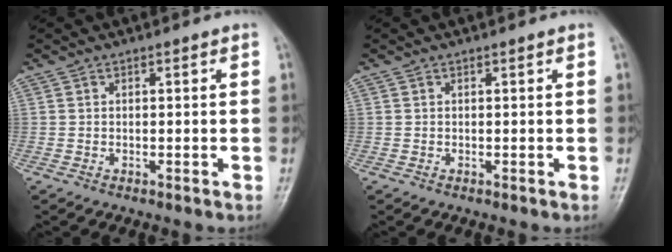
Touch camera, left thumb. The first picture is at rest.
{"total": 0.0}